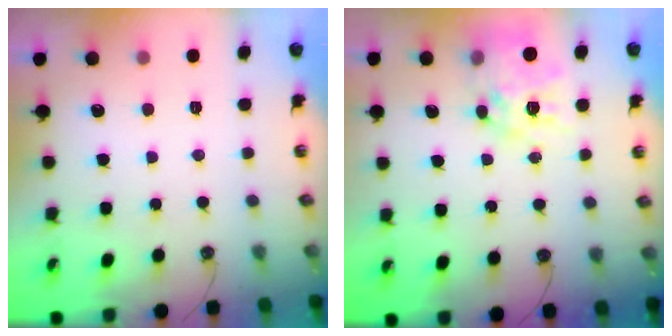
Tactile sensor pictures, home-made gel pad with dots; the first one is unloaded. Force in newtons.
{"total": 14.2, "press": 14.2, "slide": 1.2}